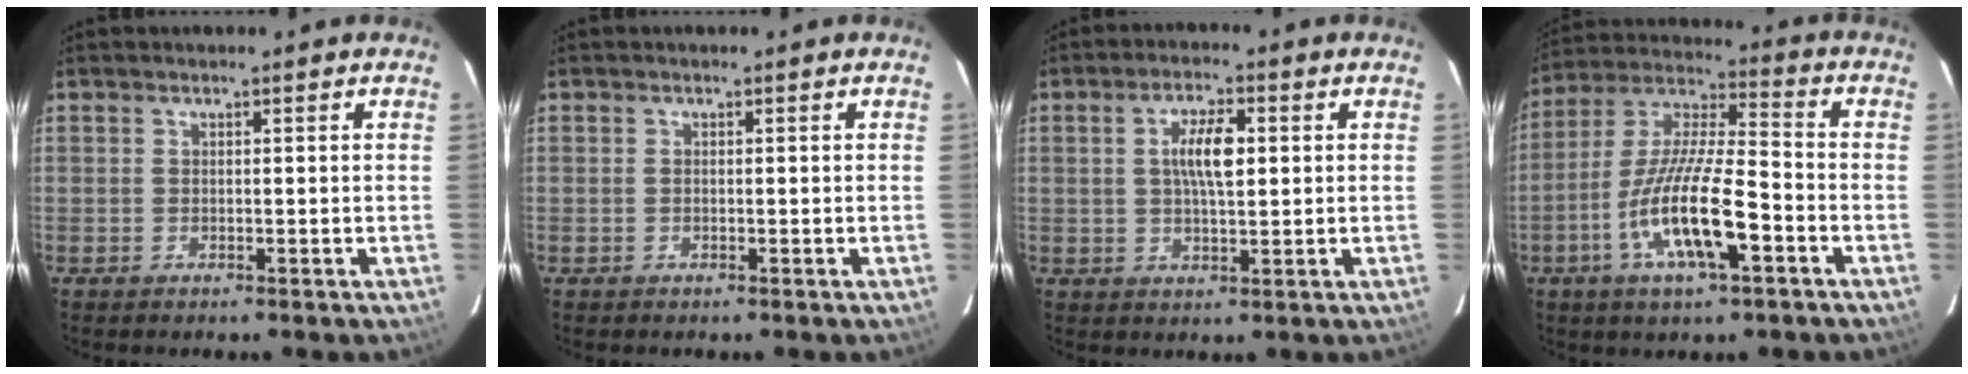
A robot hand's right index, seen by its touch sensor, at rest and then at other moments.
{"total": 0.0}
{"total": 6.5, "force": [1.1, 2.2, 6.0], "torque": [-0.107, 0.007, 0.022]}
{"total": 16.2, "force": [-6.2, 3.7, 14.5], "torque": [-0.290, -0.012, -0.121]}